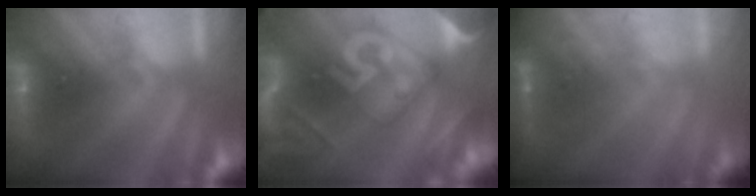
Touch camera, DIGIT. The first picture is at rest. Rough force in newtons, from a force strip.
{"total": 7.8}
{"total": 1.8}